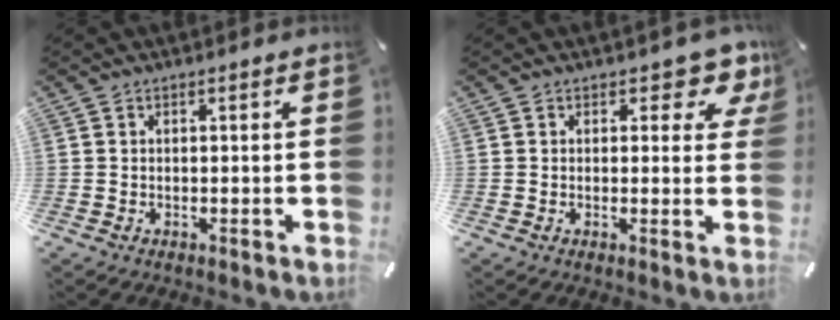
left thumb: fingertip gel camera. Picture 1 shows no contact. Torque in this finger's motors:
{"motor_torque": [0.65, 0.60, 0.08, -0.11, 0.00]}